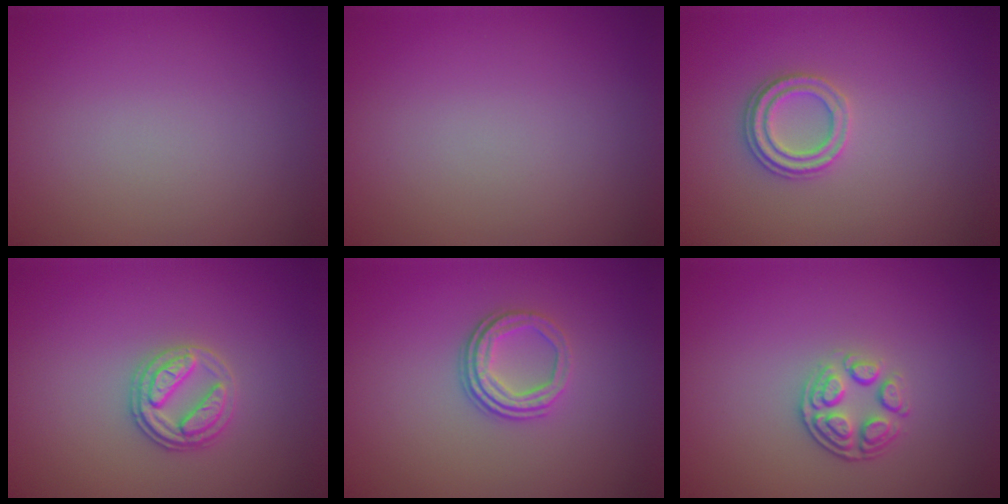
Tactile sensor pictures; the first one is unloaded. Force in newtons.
{"total": 0.0}
{"total": 2.3, "press": 2.2, "slide": 0.8}
{"total": 2.6, "press": 2.6, "slide": 0.6}
{"total": 3.1, "press": 2.3, "slide": 2.0}
{"total": 3.0, "press": 2.3, "slide": 1.9}